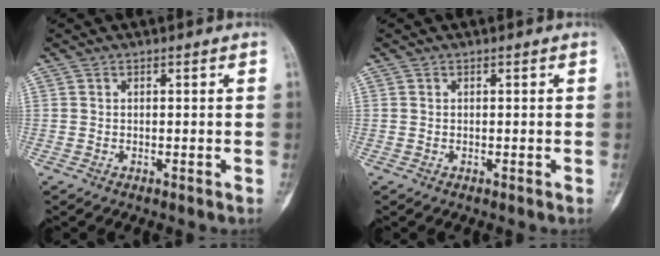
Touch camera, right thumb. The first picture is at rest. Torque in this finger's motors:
{"motor_torque": [-0.20, 0.06, 0.29, -0.07, -0.02]}